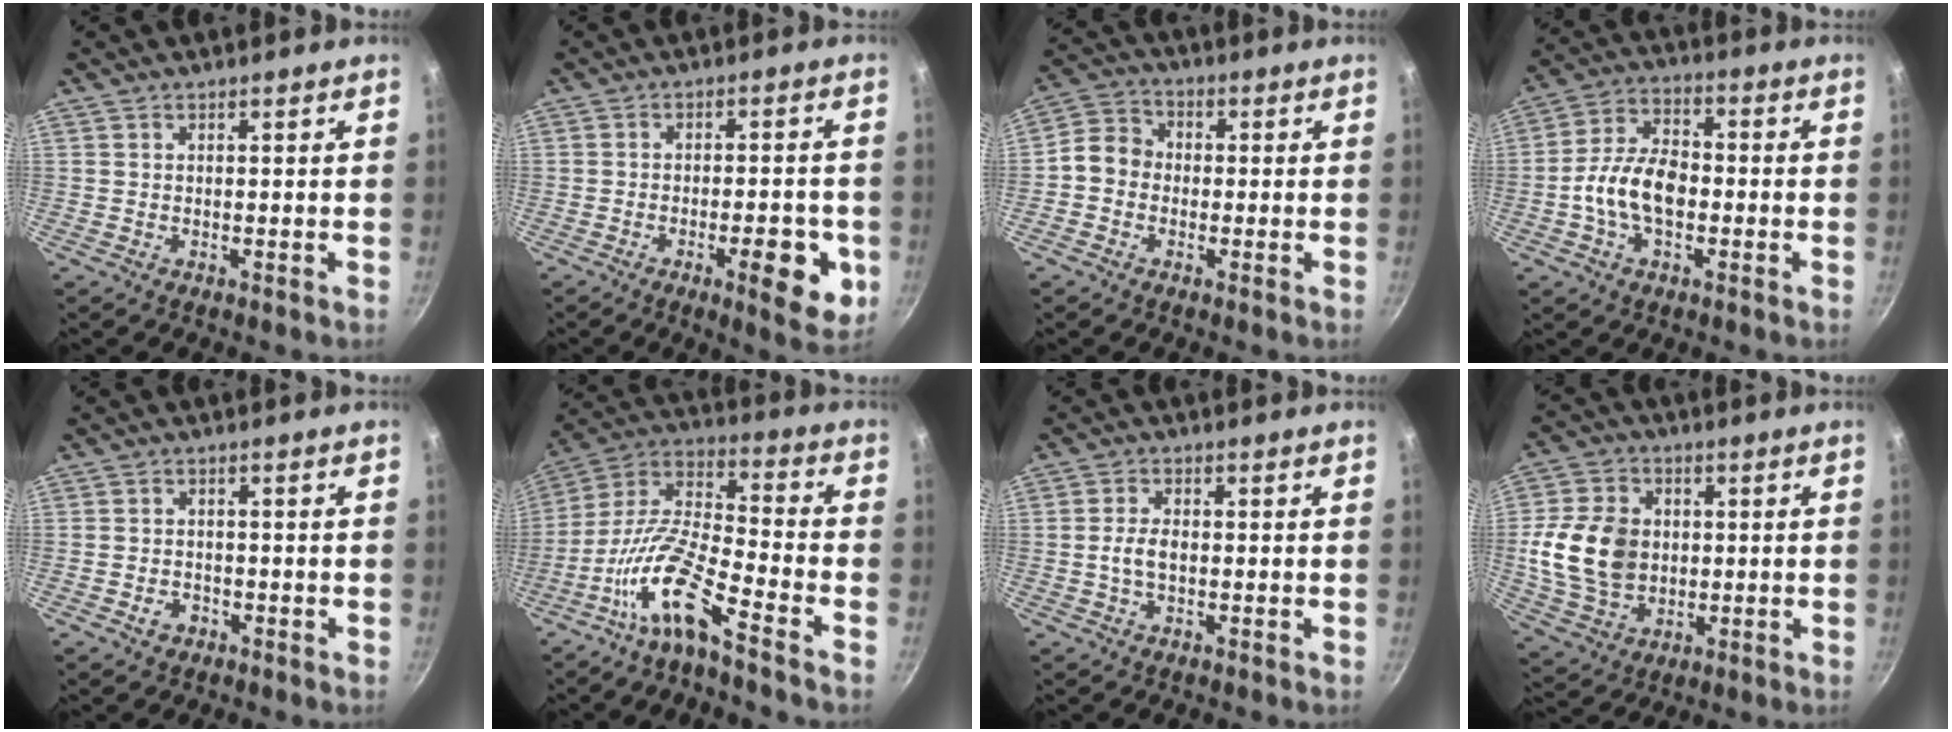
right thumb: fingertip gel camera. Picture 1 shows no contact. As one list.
[{"total": 10.3, "force": [-3.4, 3.4, 9.1], "torque": [-0.096, 0.008, -0.044]}, {"total": 5.9, "force": [-1.0, 5.1, 2.9], "torque": [-0.030, 0.017, -0.041]}, {"total": 11.0, "force": [-2.2, 6.7, 8.4], "torque": [-0.136, 0.034, -0.052]}, {"total": 2.7, "force": [-1.4, 2.0, 1.1], "torque": [-0.014, 0.017, -0.022]}, {"total": 13.7, "force": [-8.4, 2.6, 10.5], "torque": [-0.213, 0.069, -0.181]}, {"total": 2.3, "force": [-0.4, 1.5, 1.7], "torque": [-0.029, 0.011, -0.009]}, {"total": 14.7, "force": [0.5, 11.3, 9.4], "torque": [-0.160, 0.004, 0.015]}]